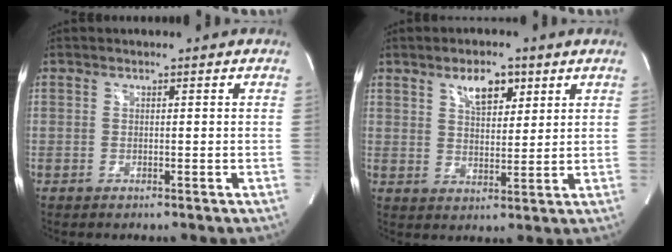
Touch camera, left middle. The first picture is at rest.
{"total": 5.8, "force": [3.3, 2.6, 4.0], "torque": [-0.068, 0.004, 0.059]}